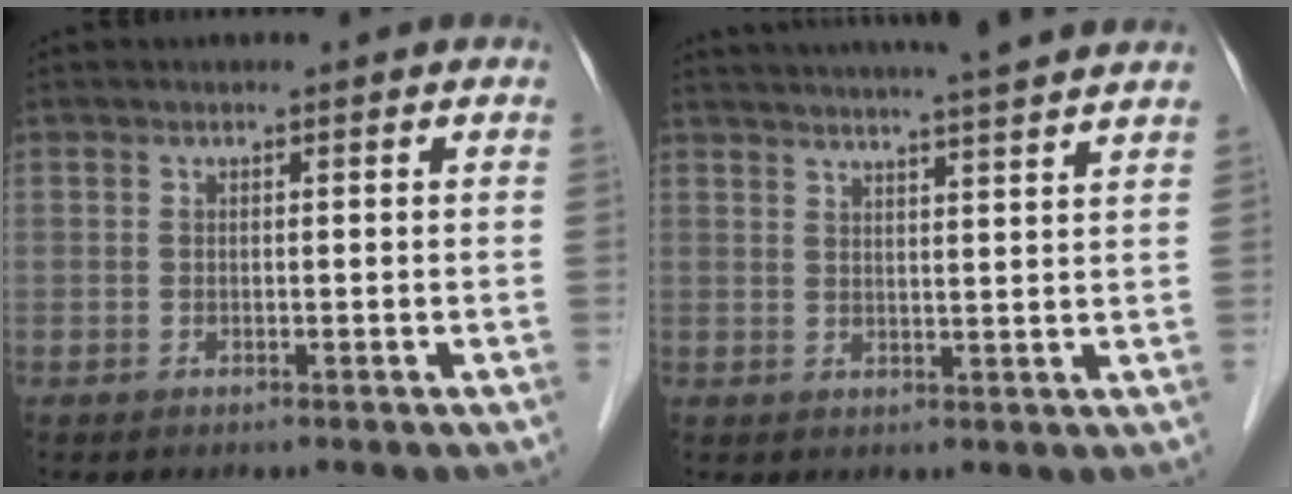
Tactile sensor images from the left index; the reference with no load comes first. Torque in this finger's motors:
{"motor_torque": [-0.15, -0.44, 0.41, 0.10]}